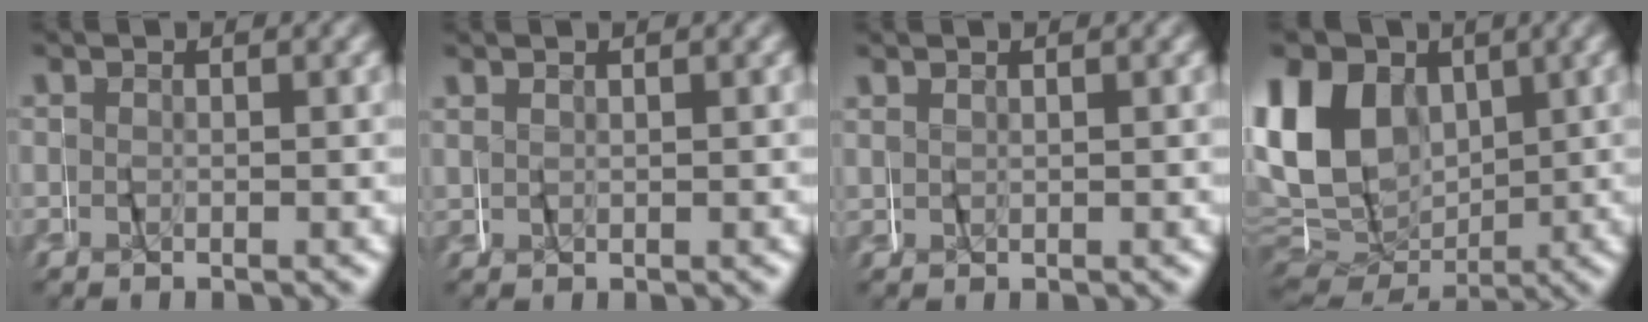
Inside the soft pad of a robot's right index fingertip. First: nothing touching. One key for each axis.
{"total": 0.6, "fx": 0.6, "fy": -0.2, "fz": -0.1, "tx": 0.000, "ty": 0.002, "tz": 0.012}
{"total": 0.6, "fx": 0.6, "fy": -0.1, "fz": -0.1, "tx": -0.001, "ty": 0.002, "tz": 0.012}
{"total": 12.8, "fx": 2.0, "fy": 10.5, "fz": 7.1, "tx": -0.141, "ty": -0.010, "tz": 0.040}